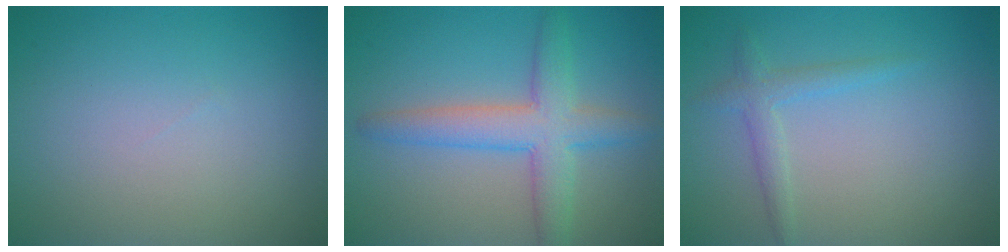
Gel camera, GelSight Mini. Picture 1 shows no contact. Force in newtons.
{"total": 5.0, "press": 5.0, "slide": 0.2}
{"total": 1.8, "press": 1.8, "slide": 0.0}